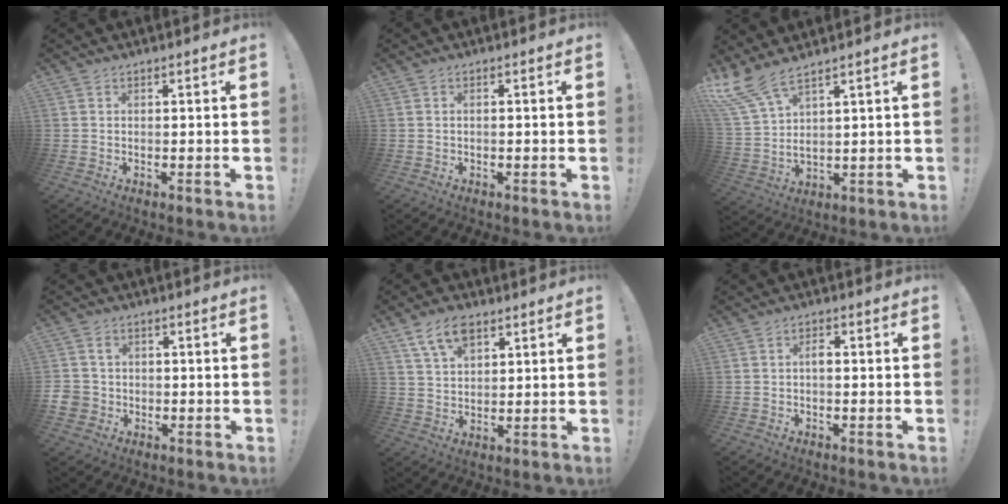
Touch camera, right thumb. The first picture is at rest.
{"total": 0.5, "force": [-0.3, 0.1, 0.4], "torque": [-0.008, 0.002, -0.006]}
{"total": 8.9, "force": [6.8, 1.8, 5.6], "torque": [-0.130, -0.038, 0.127]}
{"total": 5.5, "force": [-0.2, 5.1, 2.0], "torque": [-0.046, 0.007, -0.001]}
{"total": 8.8, "force": [5.4, 4.8, 5.0], "torque": [-0.088, -0.010, 0.101]}
{"total": 2.0, "force": [-0.3, 0.8, 1.8], "torque": [-0.031, 0.004, -0.009]}